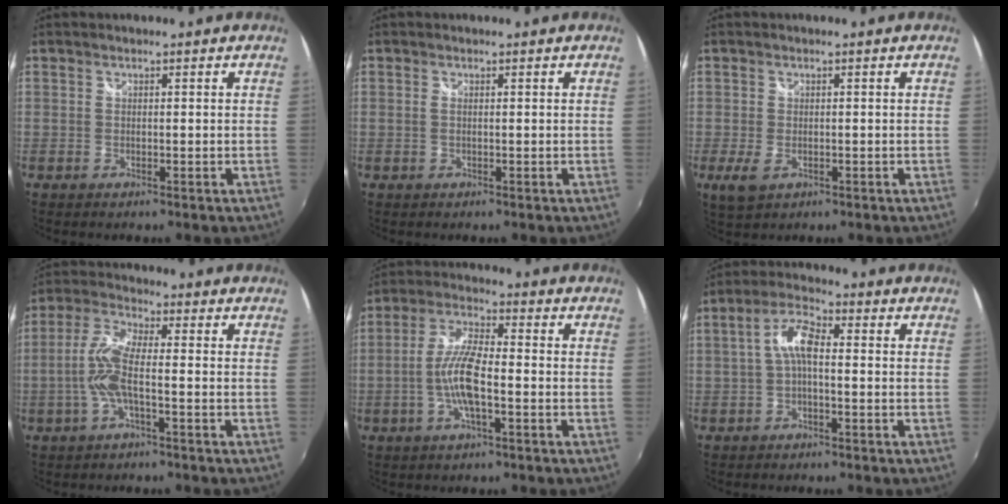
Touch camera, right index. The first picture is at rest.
{"total": 0.7, "force": [0.0, 0.1, 0.7], "torque": [-0.014, 0.001, -0.001]}
{"total": 3.8, "force": [-1.4, 2.2, 2.7], "torque": [-0.058, -0.013, -0.021]}
{"total": 8.1, "force": [-2.0, 1.5, 7.7], "torque": [-0.172, 0.006, -0.039]}
{"total": 9.1, "force": [-2.4, 2.1, 8.5], "torque": [-0.175, 0.003, -0.048]}
{"total": 5.5, "force": [-0.6, 1.9, 5.1], "torque": [-0.108, 0.018, -0.014]}